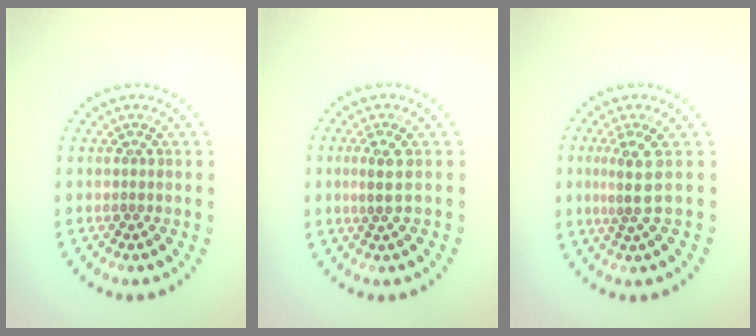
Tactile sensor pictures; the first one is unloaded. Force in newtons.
{"total": 1.6, "press": 1.4, "slide": 0.9}
{"total": 2.5, "press": 1.7, "slide": 1.9}